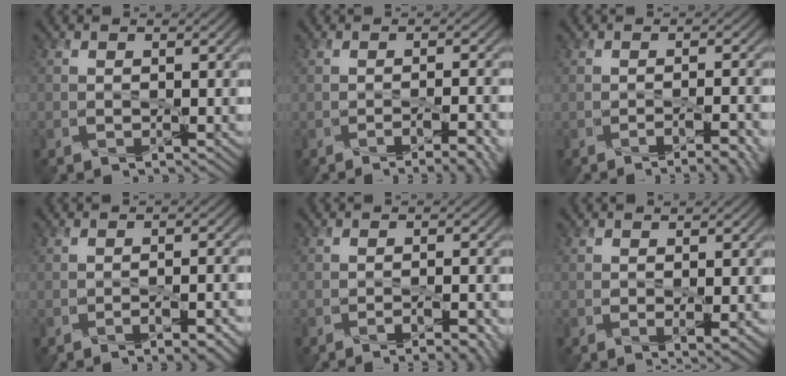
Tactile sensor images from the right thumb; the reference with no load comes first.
{"total": 5.1, "force": [-3.0, 1.3, 3.9], "torque": [-0.049, 0.002, -0.035]}
{"total": 4.6, "force": [-2.9, 1.1, 3.5], "torque": [-0.043, 0.003, -0.035]}
{"total": 3.5, "force": [-1.8, 1.0, 2.8], "torque": [-0.042, 0.003, -0.022]}
{"total": 3.7, "force": [-2.4, 0.8, 2.7], "torque": [-0.038, 0.006, -0.028]}
{"total": 1.9, "force": [0.0, 0.7, 1.8], "torque": [-0.035, -0.006, 0.007]}